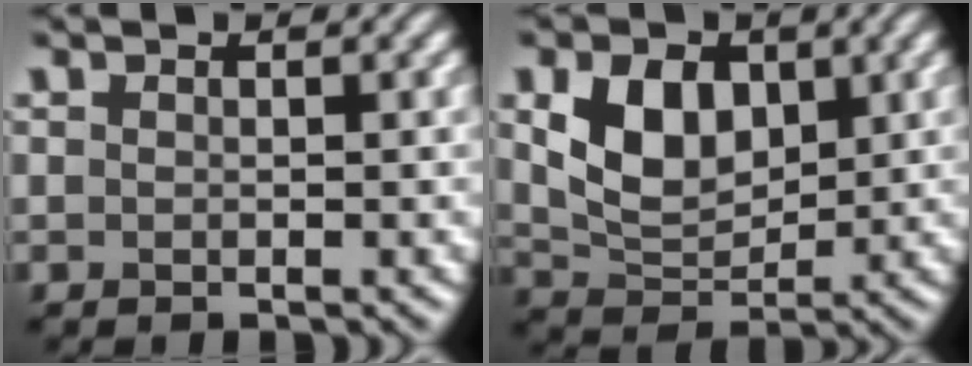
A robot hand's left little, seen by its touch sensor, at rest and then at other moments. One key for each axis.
{"total": 5.5, "fx": 1.6, "fy": 3.7, "fz": 3.7, "tx": -0.077, "ty": -0.004, "tz": 0.032}